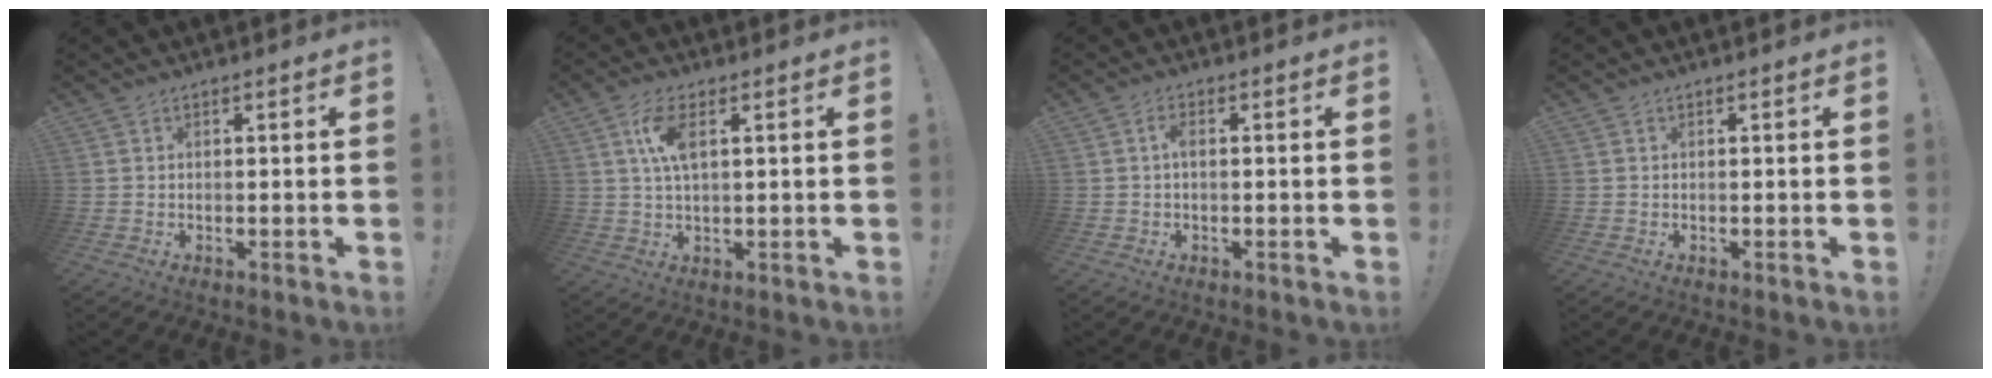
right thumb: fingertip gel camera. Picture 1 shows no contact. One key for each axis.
{"total": 7.4, "fx": 2.2, "fy": 2.8, "fz": 6.5, "tx": -0.133, "ty": 0.003, "tz": 0.037}
{"total": 2.1, "fx": 0.0, "fy": 0.9, "fz": 1.9, "tx": -0.046, "ty": 0.009, "tz": -0.001}
{"total": 0.0}